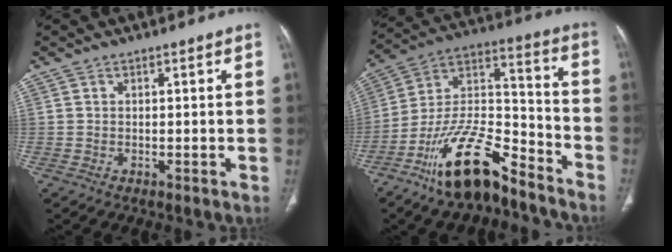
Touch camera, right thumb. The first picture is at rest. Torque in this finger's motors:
{"motor_torque": [0.23, 0.41, 1.59, -1.18, 0.16]}